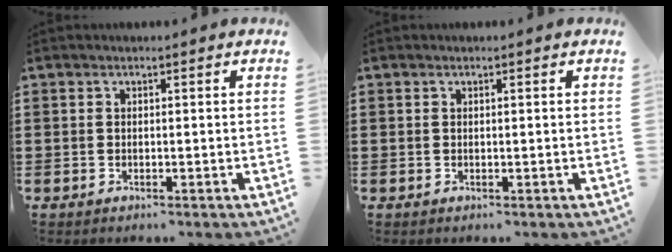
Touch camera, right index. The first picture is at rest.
{"total": 0.0}